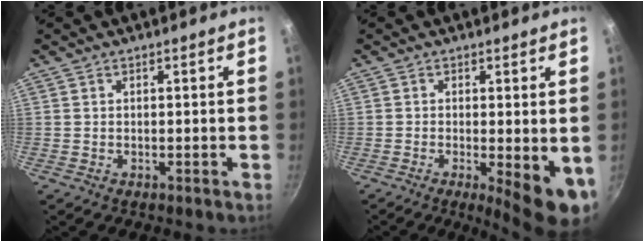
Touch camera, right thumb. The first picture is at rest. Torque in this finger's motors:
{"motor_torque": [0.07, 0.69, 1.10, -0.44, 0.24]}